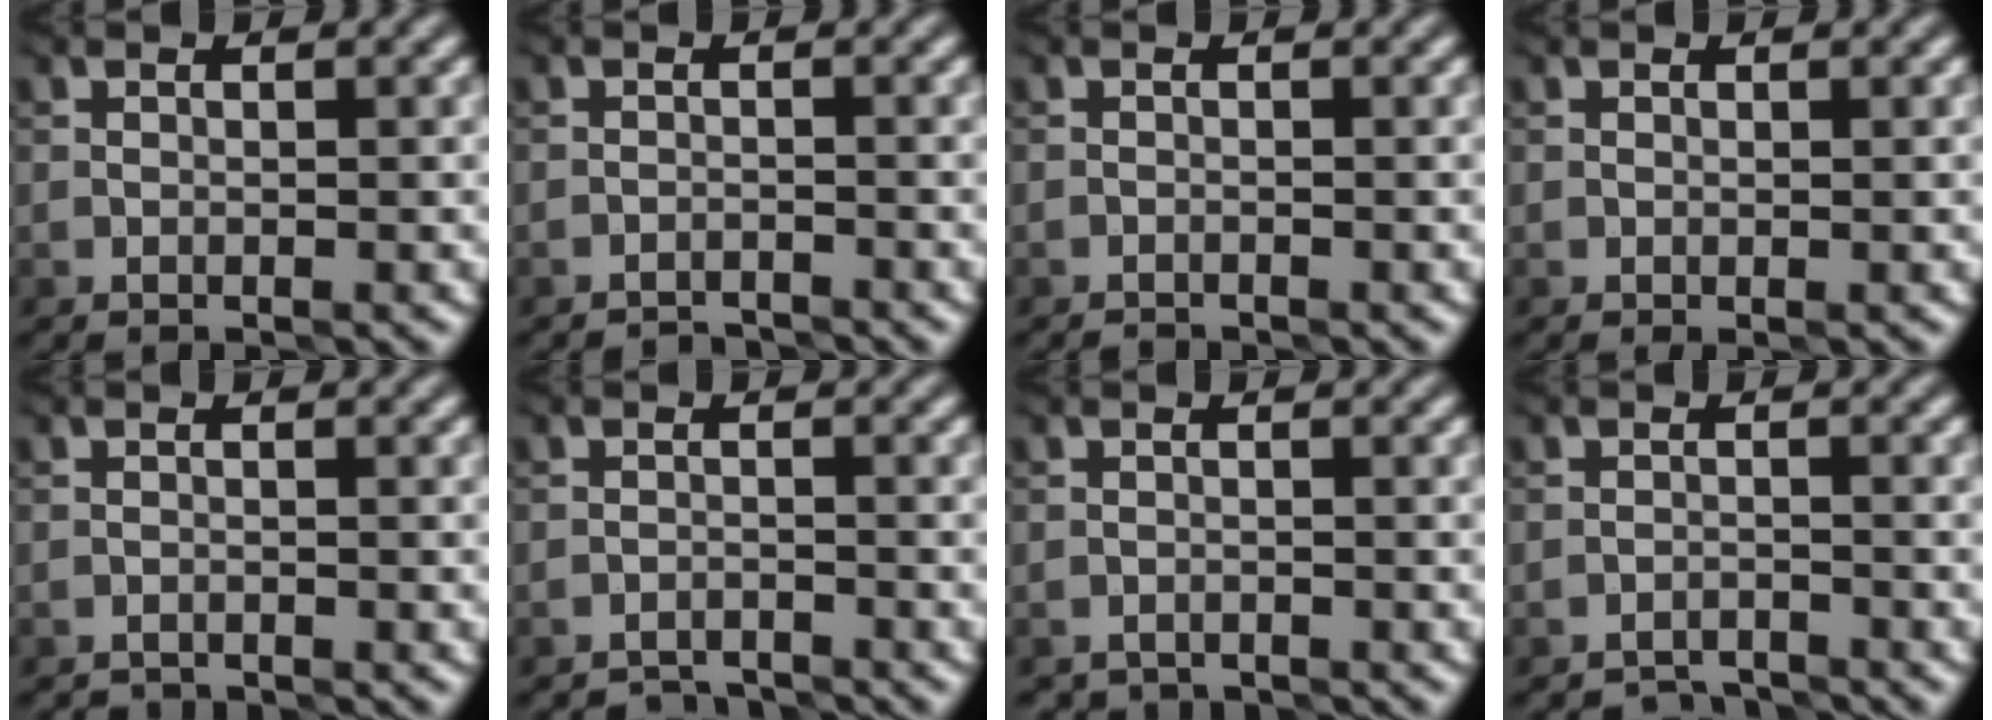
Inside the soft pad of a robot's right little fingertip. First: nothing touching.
{"total": 2.4, "force": [-2.4, 0.1, 0.2], "torque": [0.000, -0.004, -0.048]}
{"total": 1.0, "force": [-1.0, 0.0, -0.1], "torque": [0.001, -0.004, -0.024]}
{"total": 0.0}
{"total": 1.5, "force": [-1.5, 0.1, -0.1], "torque": [0.003, -0.004, -0.033]}
{"total": 3.0, "force": [-2.9, 0.3, 0.2], "torque": [-0.001, -0.004, -0.057]}
{"total": 2.0, "force": [-1.9, 0.4, -0.1], "torque": [0.005, -0.008, -0.040]}
{"total": 3.0, "force": [-3.0, 0.4, 0.2], "torque": [-0.002, -0.004, -0.058]}